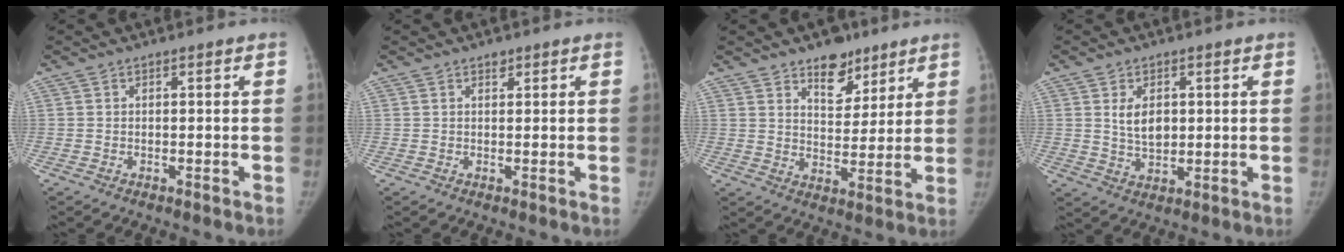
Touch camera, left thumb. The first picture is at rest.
{"total": 1.1, "force": [0.8, 0.7, 0.4], "torque": [0.000, -0.005, 0.010]}
{"total": 9.0, "force": [6.2, 5.1, 4.0], "torque": [-0.024, -0.039, 0.098]}
{"total": 5.8, "force": [1.3, 3.8, 4.2], "torque": [-0.053, -0.011, 0.029]}